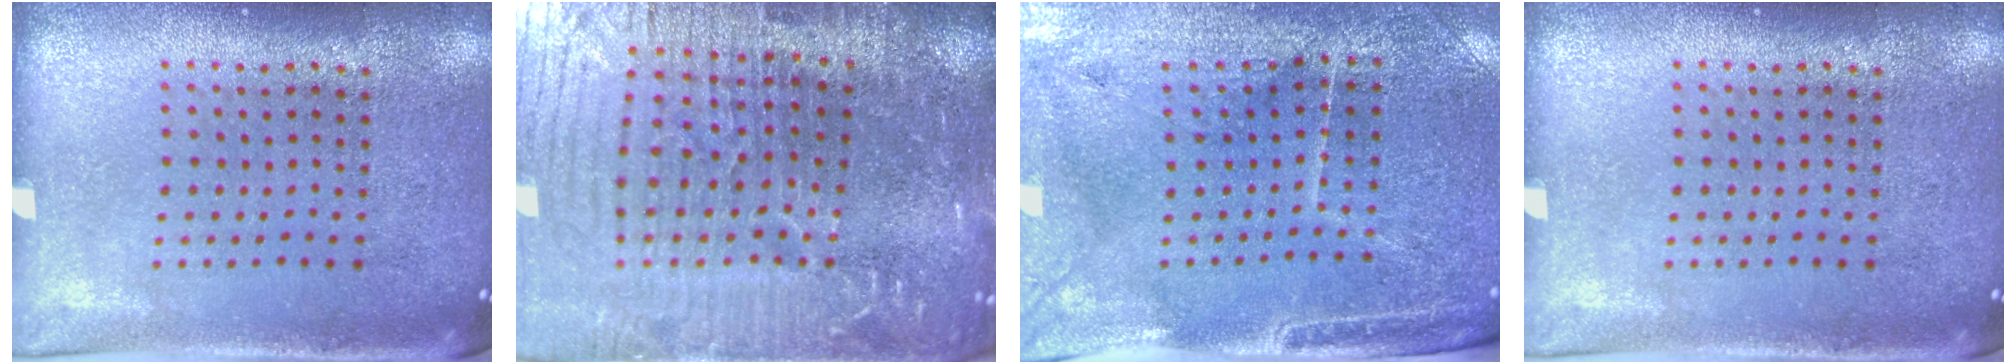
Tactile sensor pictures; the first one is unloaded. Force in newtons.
{"total": 6.9, "press": 6.0, "slide": 3.5}
{"total": 3.3, "press": 3.1, "slide": 1.1}
{"total": 0.0}